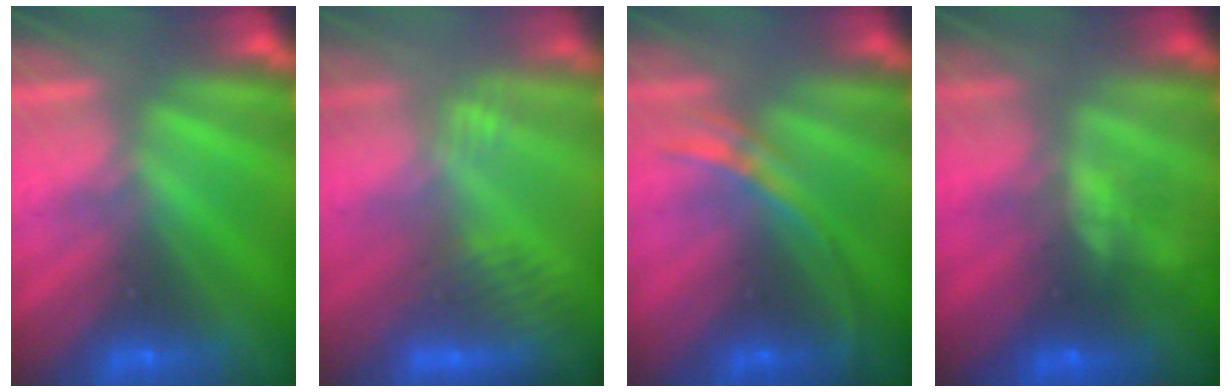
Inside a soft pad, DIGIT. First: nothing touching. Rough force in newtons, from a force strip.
{"total": 2.7}
{"total": 2.8}
{"total": 4.8}